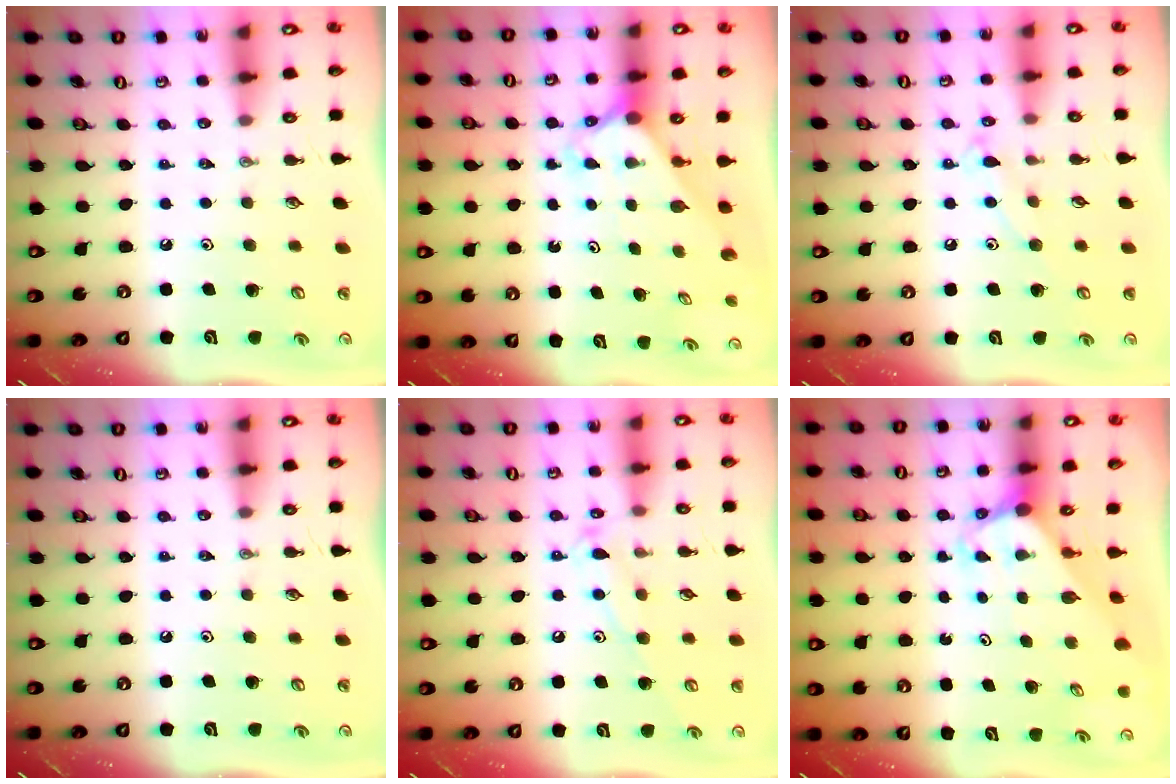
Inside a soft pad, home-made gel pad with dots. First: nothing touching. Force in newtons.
{"total": 2.0, "press": 2.0, "slide": 0.2}
{"total": 8.3, "press": 8.2, "slide": 0.6}
{"total": 0.0}
{"total": 11.3, "press": 11.2, "slide": 0.8}
{"total": 2.9, "press": 2.9, "slide": 0.2}